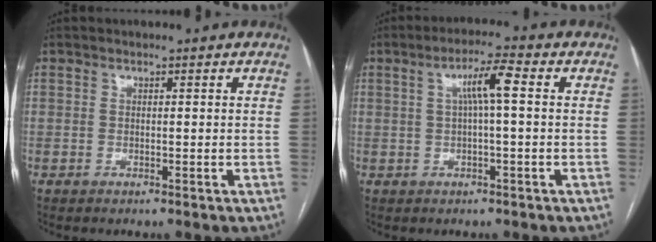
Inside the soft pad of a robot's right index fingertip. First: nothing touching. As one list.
[{"total": 5.3, "force": [0.9, 0.2, 5.2], "torque": [-0.093, 0.014, 0.016]}]